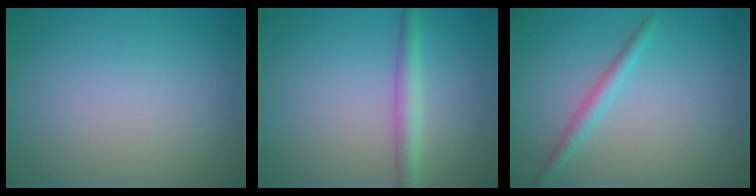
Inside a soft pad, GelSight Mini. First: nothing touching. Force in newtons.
{"total": 2.4, "press": 2.4, "slide": 0.0}
{"total": 1.8, "press": 1.8, "slide": 0.1}